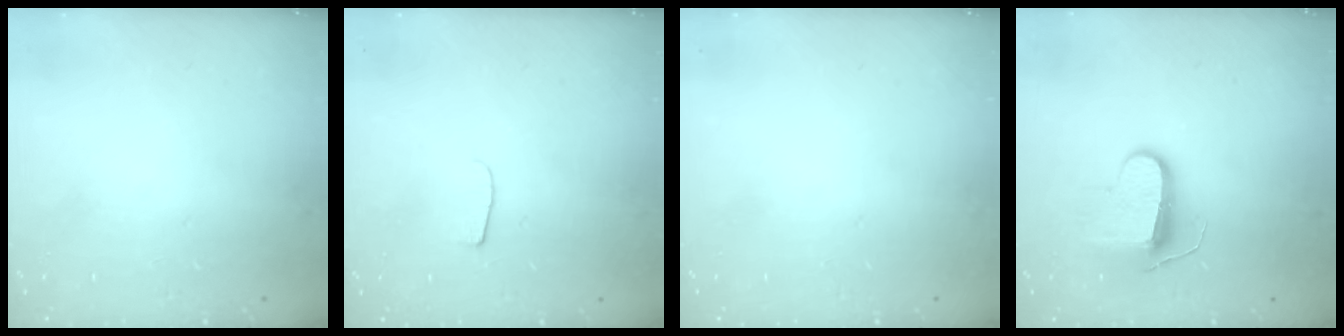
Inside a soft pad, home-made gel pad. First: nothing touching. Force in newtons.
{"total": 4.3, "press": 4.3, "slide": 0.5}
{"total": 0.0}
{"total": 9.1, "press": 9.1, "slide": 0.3}